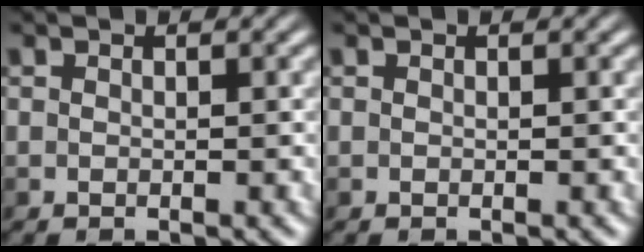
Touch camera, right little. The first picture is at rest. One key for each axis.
{"total": 0.0}